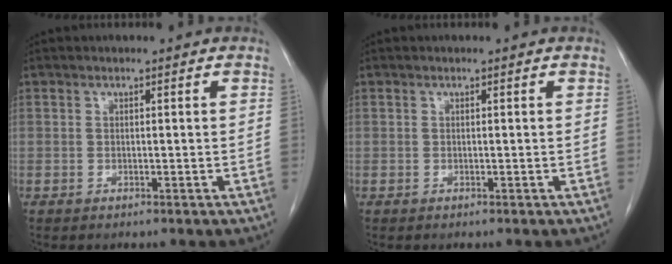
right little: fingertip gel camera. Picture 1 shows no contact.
{"total": 0.0}